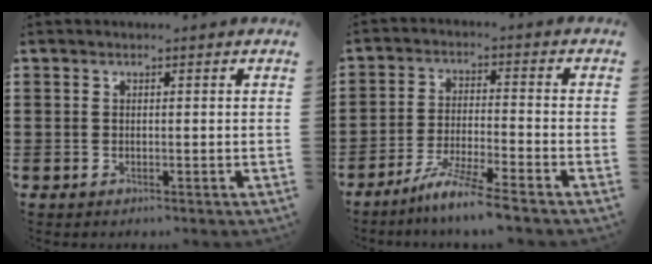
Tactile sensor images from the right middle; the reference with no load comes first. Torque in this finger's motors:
{"motor_torque": [1.82, -0.31, 0.32, 0.13]}